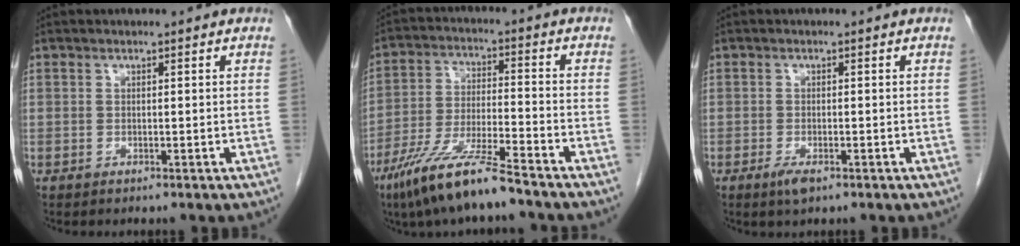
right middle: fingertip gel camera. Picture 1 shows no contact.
{"total": 11.7, "force": [-8.5, 0.5, 8.0], "torque": [-0.160, -0.031, -0.161]}
{"total": 2.2, "force": [-1.2, 0.7, 1.7], "torque": [-0.034, -0.003, -0.021]}